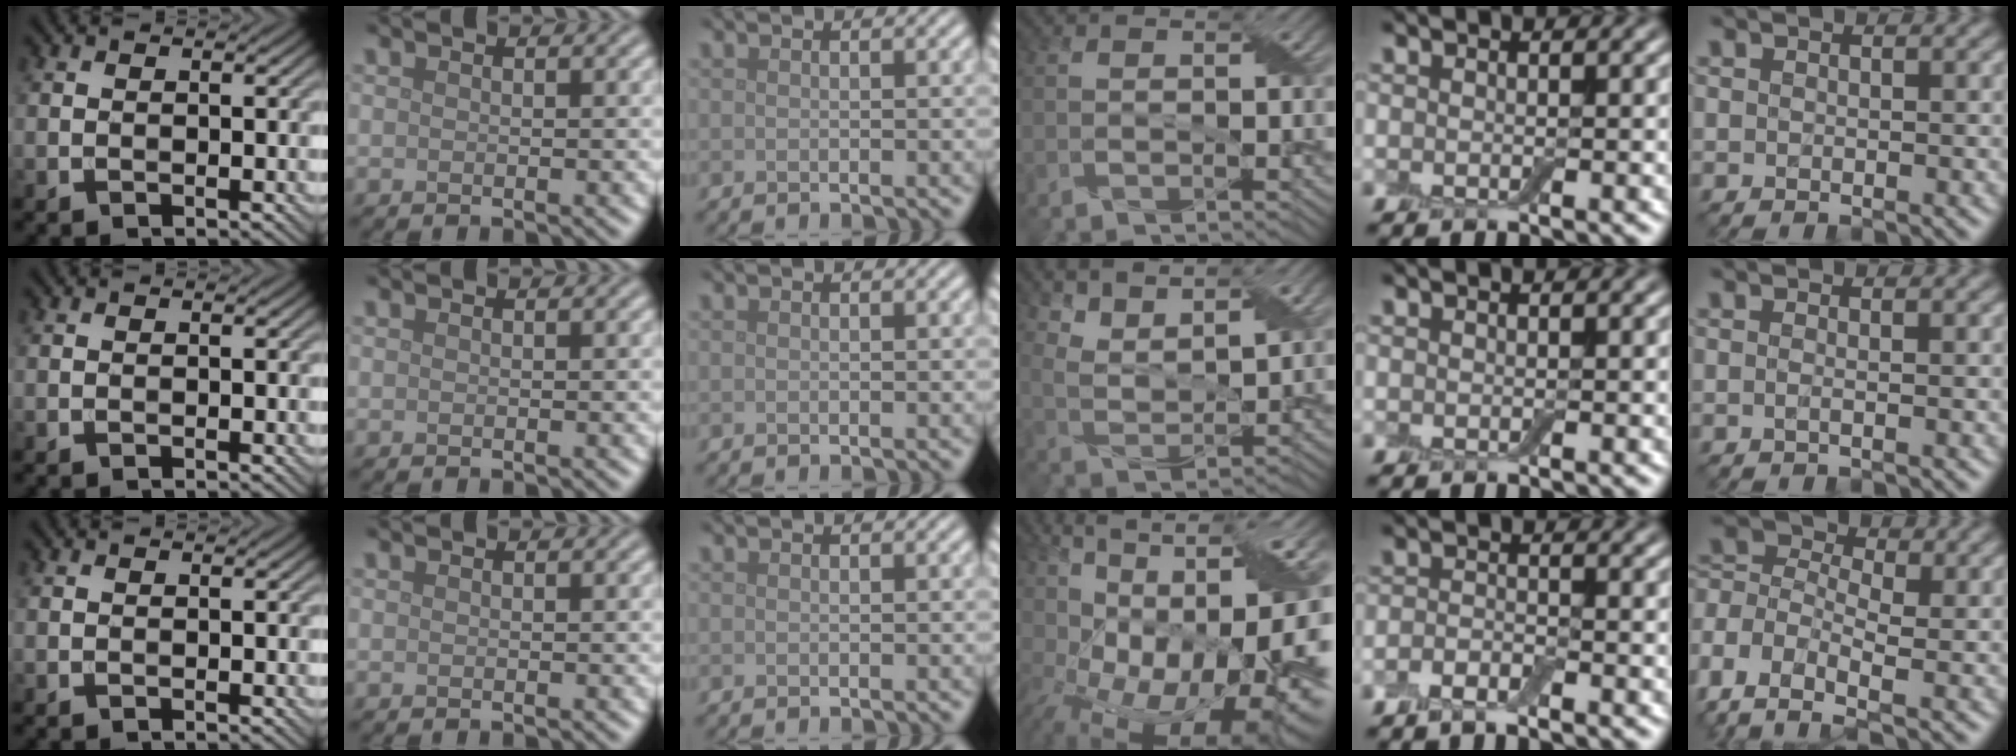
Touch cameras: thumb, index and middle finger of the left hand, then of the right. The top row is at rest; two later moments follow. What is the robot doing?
{"motion": "peel", "object": "bubble wrap"}